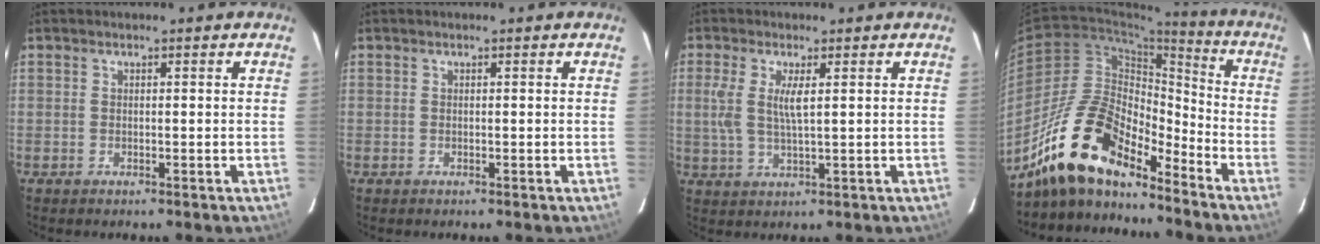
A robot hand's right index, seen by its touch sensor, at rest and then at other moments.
{"total": 0.0}
{"total": 5.6, "force": [1.2, 1.2, 5.3], "torque": [-0.115, -0.002, 0.020]}
{"total": 17.2, "force": [-13.9, 5.6, 8.4], "torque": [-0.156, 0.006, -0.264]}